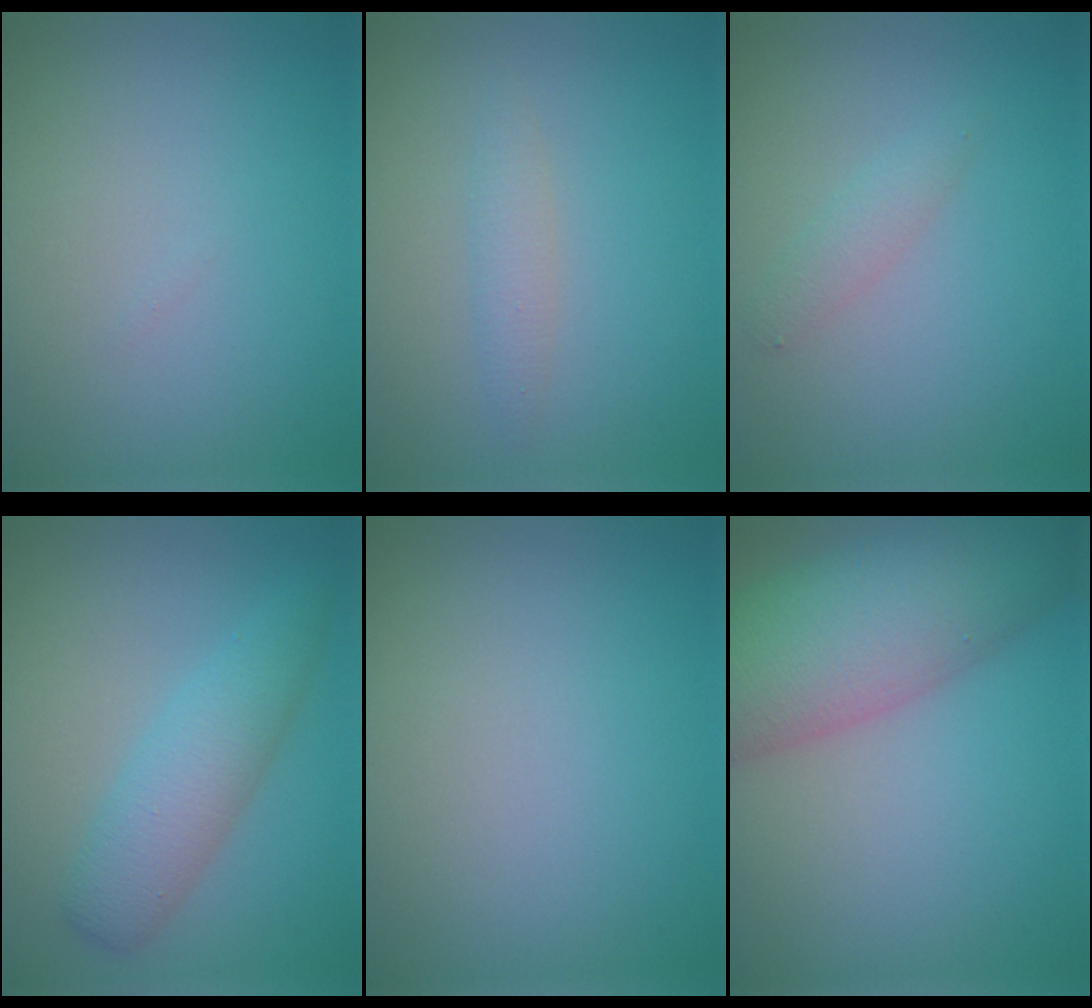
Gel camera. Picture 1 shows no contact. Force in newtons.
{"total": 1.3, "press": 1.3, "slide": 0.1}
{"total": 1.3, "press": 1.3, "slide": 0.0}
{"total": 4.0, "press": 4.0, "slide": 0.0}
{"total": 0.0}
{"total": 10.1, "press": 10.1, "slide": 0.6}